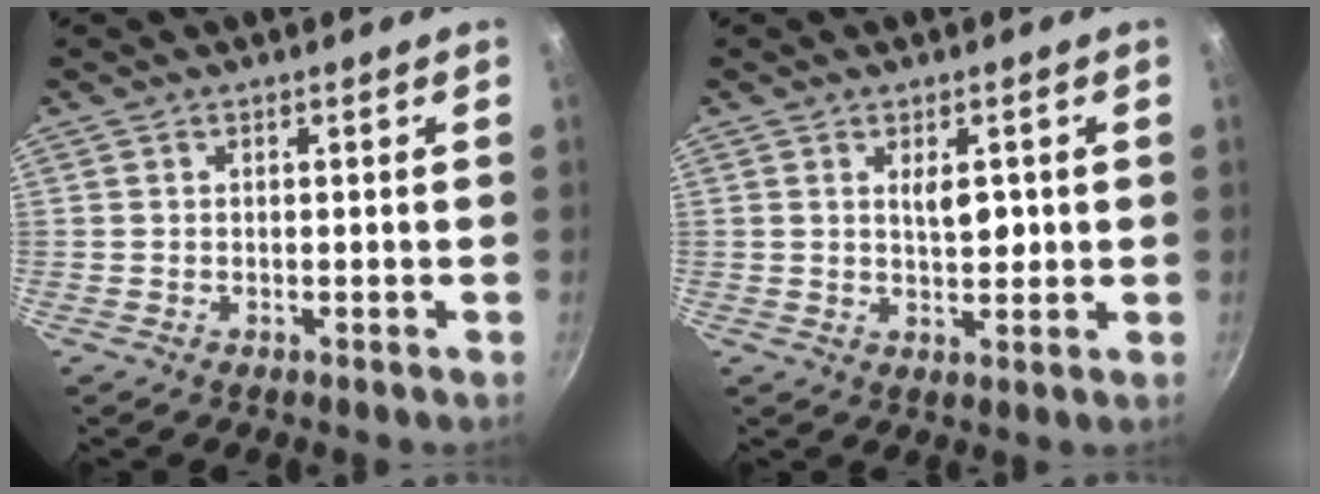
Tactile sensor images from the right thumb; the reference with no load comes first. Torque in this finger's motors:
{"motor_torque": [1.98, 1.85, 0.22, -0.04, 0.01]}